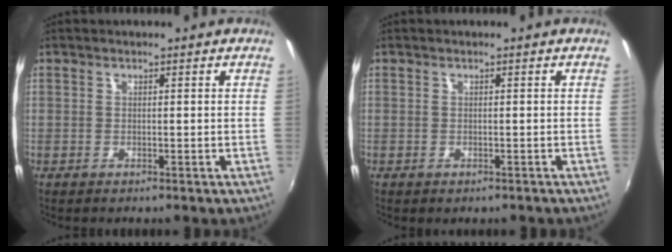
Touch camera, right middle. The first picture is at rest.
{"total": 0.7, "force": [-0.5, 0.3, 0.3], "torque": [-0.008, 0.000, -0.004]}